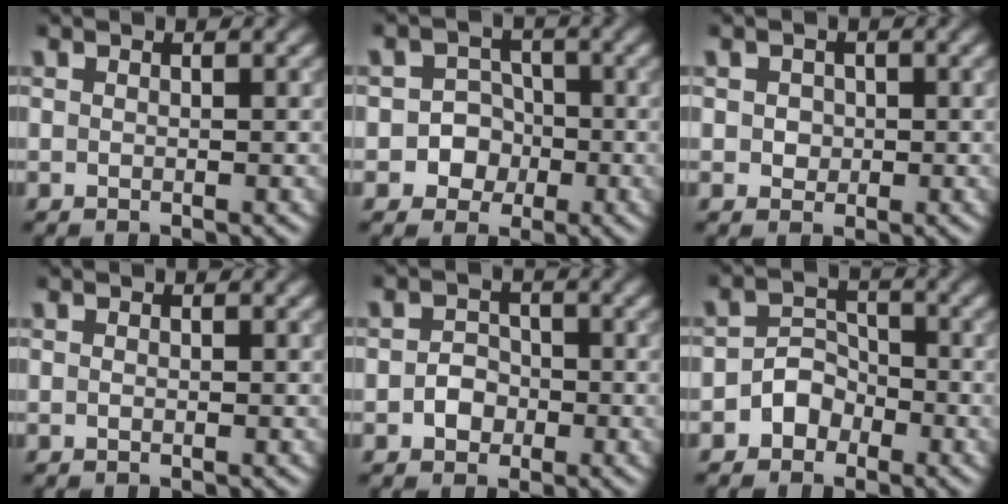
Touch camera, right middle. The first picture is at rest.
{"total": 4.3, "force": [-1.4, 4.0, 0.8], "torque": [0.019, 0.011, -0.041]}
{"total": 1.2, "force": [0.1, 1.2, 0.5], "torque": [-0.003, -0.001, 0.002]}
{"total": 0.0}
{"total": 2.1, "force": [-0.7, 1.8, 0.9], "torque": [-0.011, 0.002, -0.016]}
{"total": 2.6, "force": [-1.4, 2.0, 0.8], "torque": [0.003, 0.010, -0.032]}